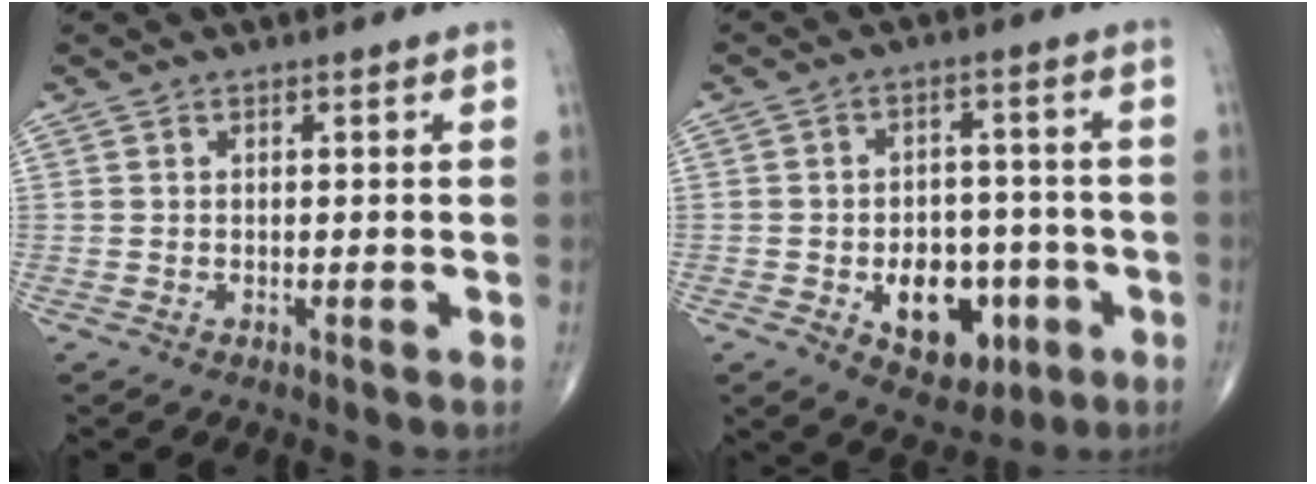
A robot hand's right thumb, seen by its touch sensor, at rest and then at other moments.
{"total": 12.1, "force": [-4.0, 8.1, 8.0], "torque": [-0.068, 0.027, -0.044]}